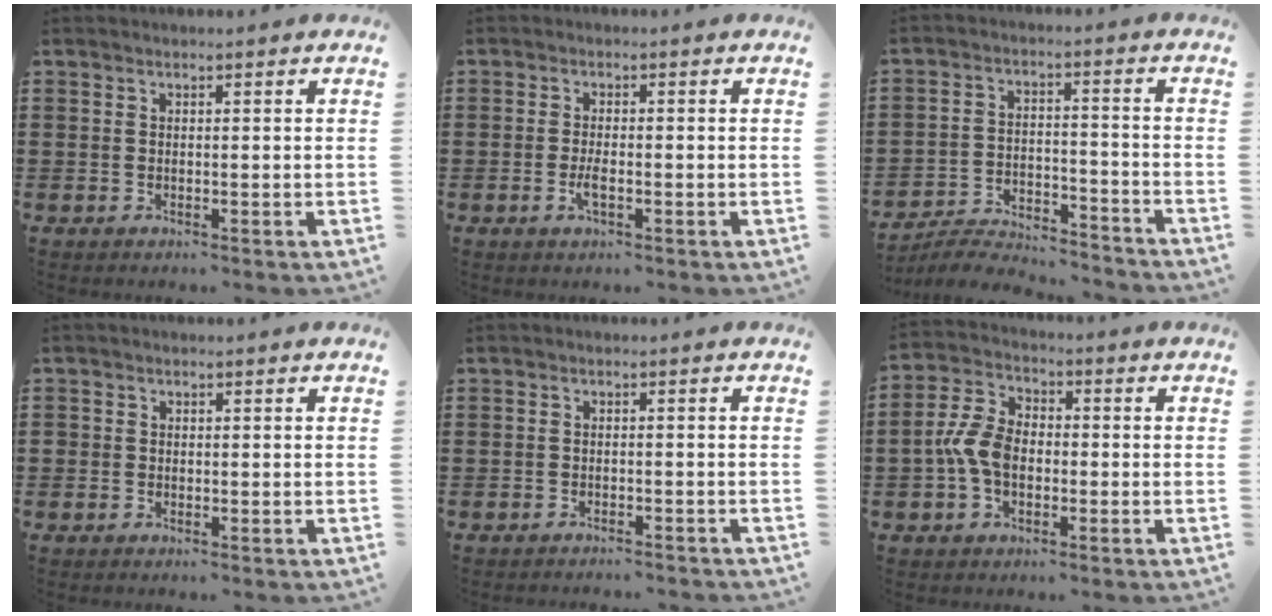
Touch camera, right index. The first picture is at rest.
{"total": 2.3, "force": [-0.8, 0.5, 2.0], "torque": [-0.043, -0.002, -0.016]}
{"total": 5.2, "force": [-5.2, 0.3, 0.8], "torque": [-0.020, 0.007, -0.104]}
{"total": 0.6, "force": [-0.2, 0.6, 0.1], "torque": [-0.002, 0.003, -0.004]}
{"total": 1.2, "force": [-1.1, -0.3, 0.1], "torque": [-0.004, 0.001, -0.022]}
{"total": 7.0, "force": [-2.0, 4.1, 5.3], "torque": [-0.141, -0.002, -0.046]}